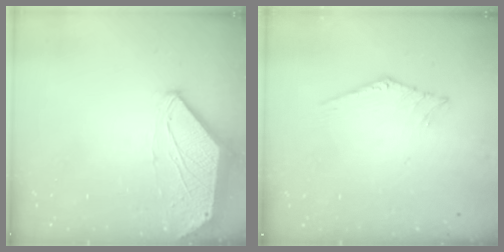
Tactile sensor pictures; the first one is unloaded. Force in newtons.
{"total": 0.0}